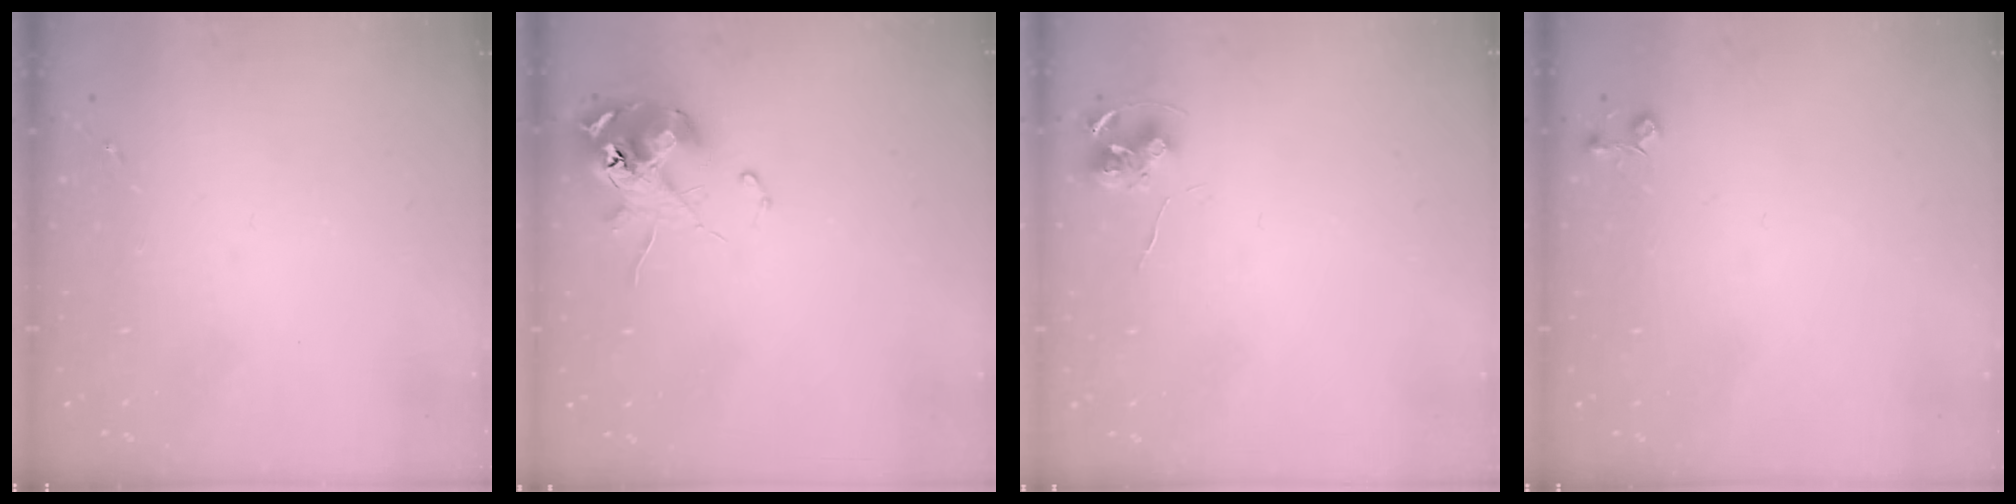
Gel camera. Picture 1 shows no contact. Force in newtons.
{"total": 11.8, "press": 11.7, "slide": 1.1}
{"total": 7.9, "press": 7.9, "slide": 0.5}
{"total": 4.4, "press": 4.4, "slide": 0.7}